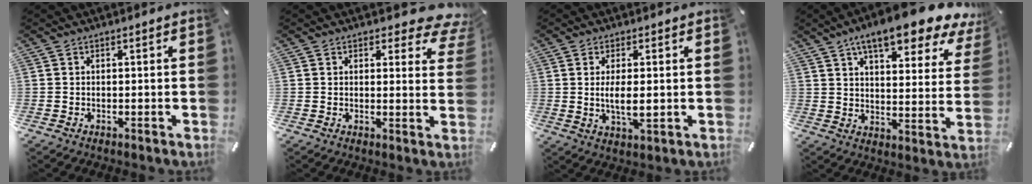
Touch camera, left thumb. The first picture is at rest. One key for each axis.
{"total": 6.2, "fx": 4.1, "fy": 3.0, "fz": 3.6, "tx": -0.031, "ty": -0.028, "tz": 0.066}
{"total": 6.2, "fx": 0.3, "fy": 2.1, "fz": 5.8, "tx": -0.105, "ty": -0.010, "tz": -0.002}
{"total": 14.7, "fx": 10.7, "fy": 4.7, "fz": 8.8, "tx": -0.131, "ty": -0.073, "tz": 0.175}